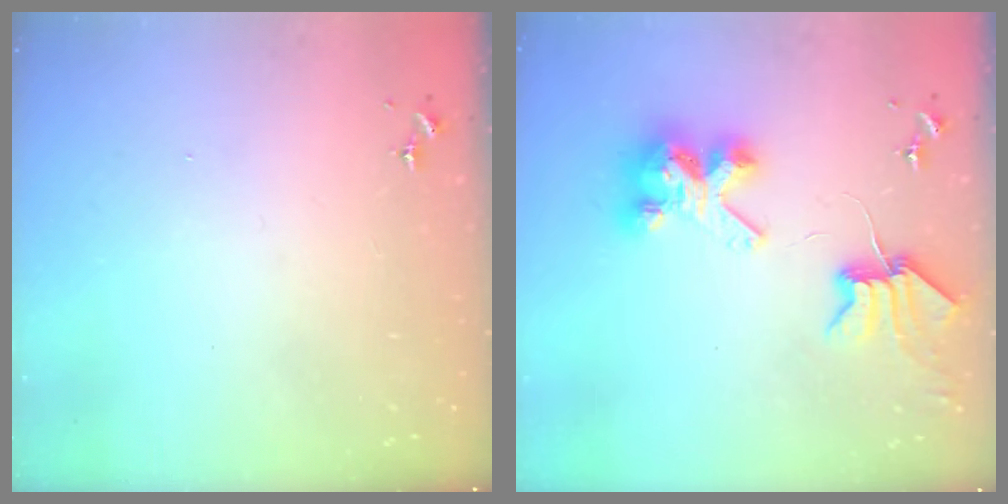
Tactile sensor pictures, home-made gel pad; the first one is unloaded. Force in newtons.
{"total": 9.0, "press": 8.9, "slide": 1.1}